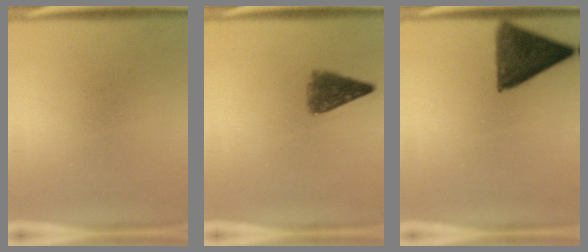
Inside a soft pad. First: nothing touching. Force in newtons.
{"total": 5.1}
{"total": 11.1}